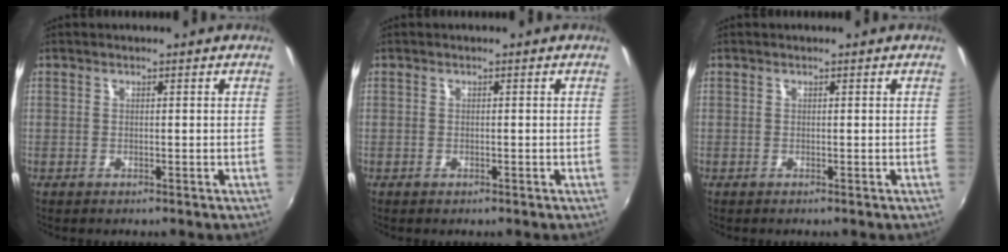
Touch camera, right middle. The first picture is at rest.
{"total": 0.0}
{"total": 0.0}